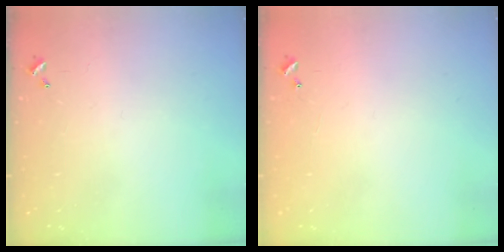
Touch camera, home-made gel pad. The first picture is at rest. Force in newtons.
{"total": 5.0, "press": 5.0, "slide": 0.6}